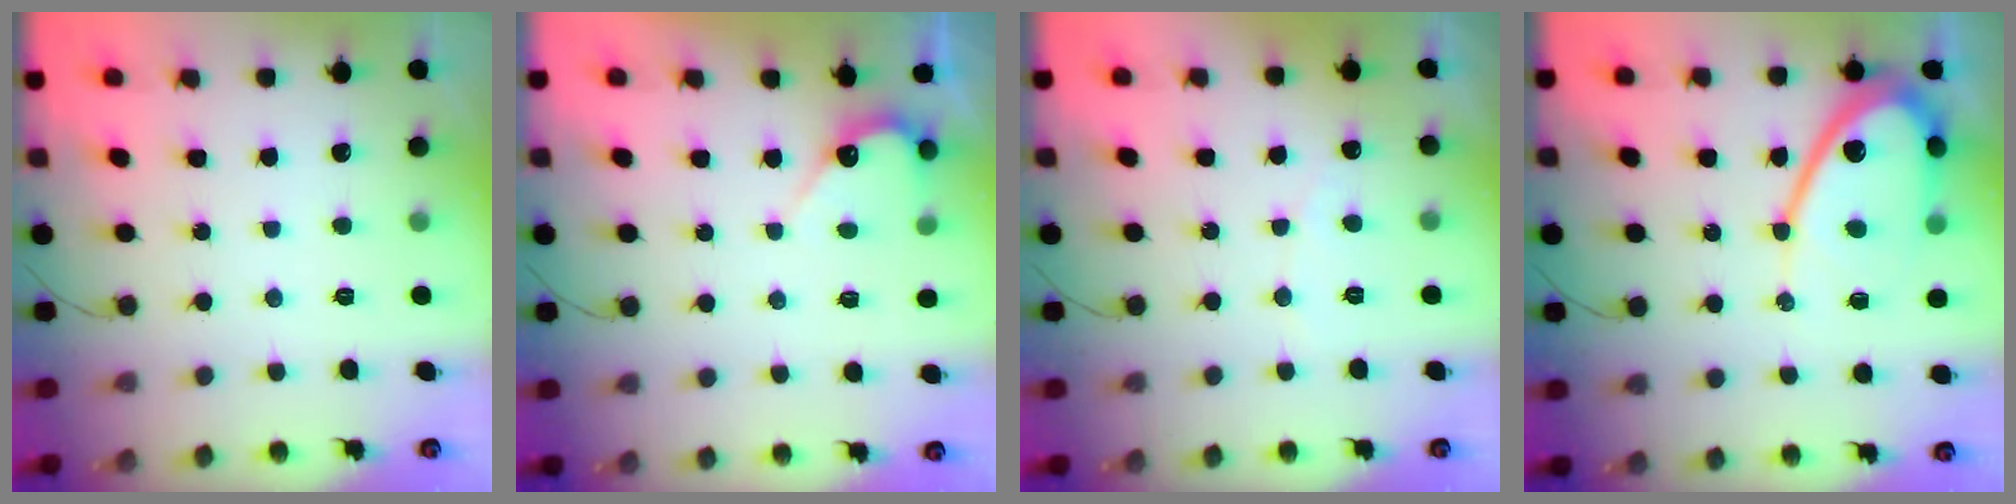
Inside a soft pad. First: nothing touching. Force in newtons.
{"total": 4.5, "press": 4.4, "slide": 0.4}
{"total": 2.4, "press": 2.4, "slide": 0.1}
{"total": 12.6, "press": 12.5, "slide": 1.2}